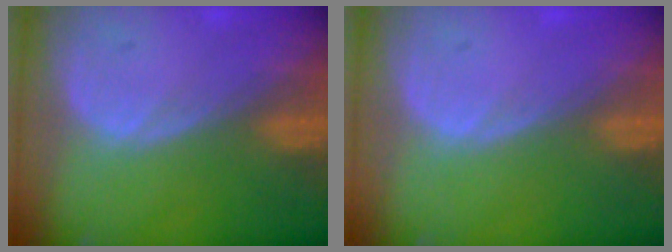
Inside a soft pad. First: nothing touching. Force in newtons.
{"total": 0.0}